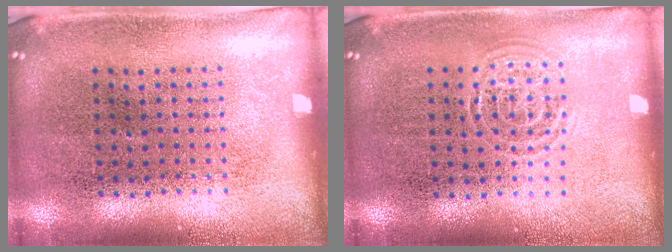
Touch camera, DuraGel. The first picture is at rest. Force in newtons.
{"total": 0.8, "press": 0.8, "slide": 0.0}